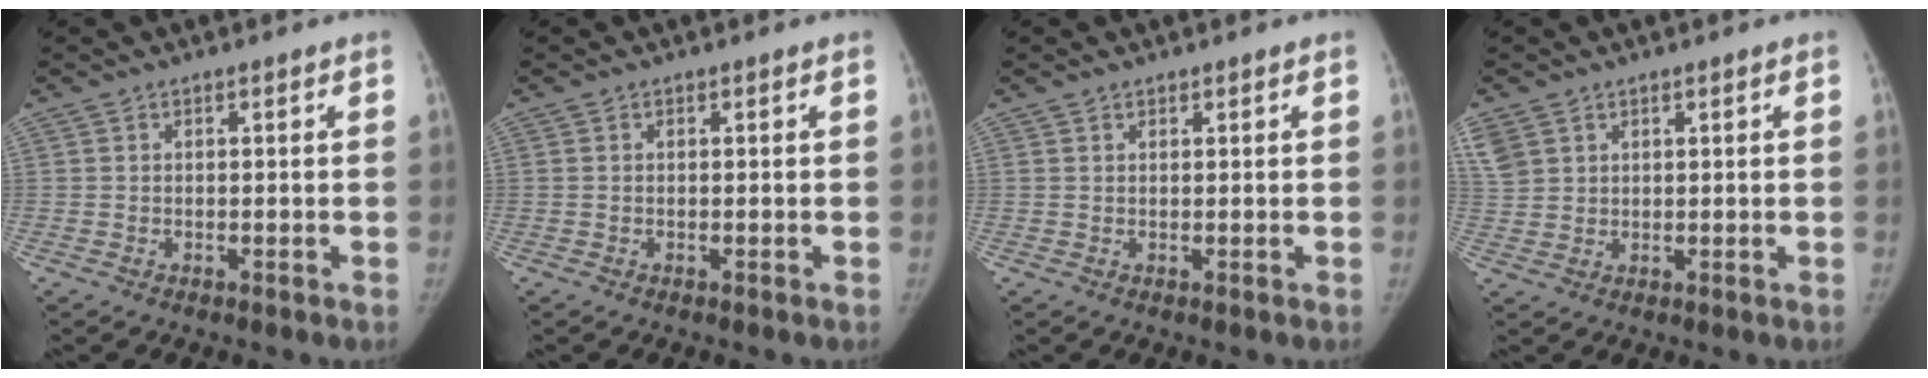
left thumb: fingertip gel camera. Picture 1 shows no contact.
{"total": 0.0}
{"total": 0.5, "force": [0.4, 0.3, -0.1], "torque": [0.005, -0.007, 0.006]}
{"total": 7.5, "force": [3.7, 5.7, 3.1], "torque": [-0.085, 0.007, 0.083]}